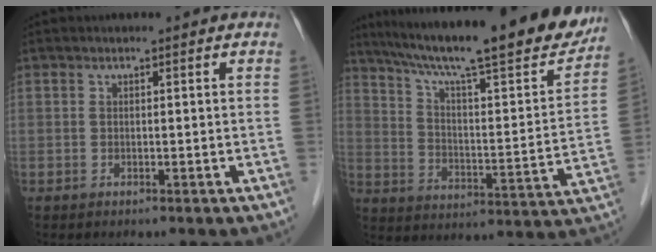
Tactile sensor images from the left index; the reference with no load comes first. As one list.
[{"total": 26.1, "force": [22.1, 2.6, 13.7], "torque": [-0.226, -0.027, 0.309]}]